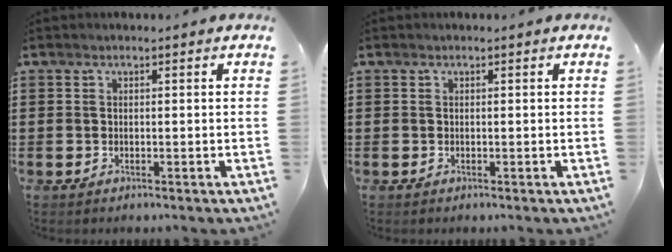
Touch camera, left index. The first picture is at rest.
{"total": 0.0}